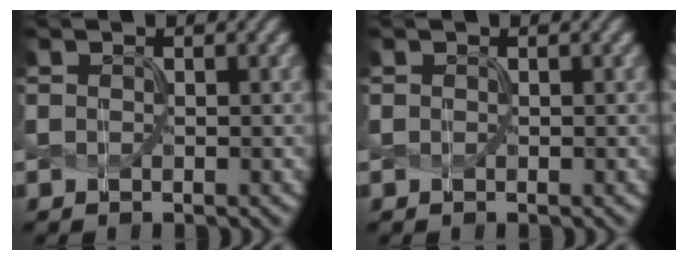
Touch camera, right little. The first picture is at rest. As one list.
[{"total": 0.5, "force": [-0.1, -0.1, -0.5], "torque": [0.006, 0.000, 0.005]}]